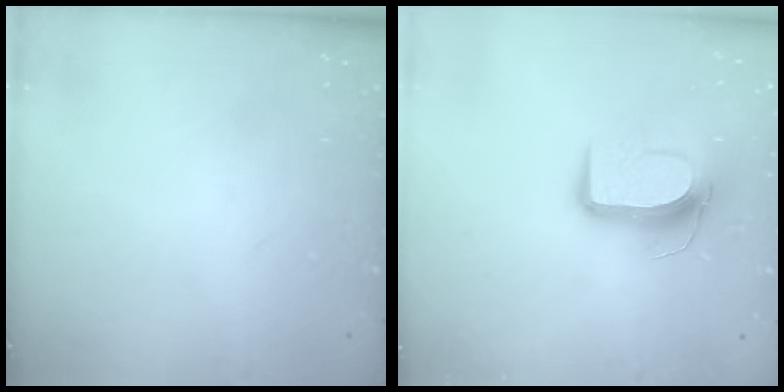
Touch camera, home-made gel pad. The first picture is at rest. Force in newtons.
{"total": 11.1, "press": 11.0, "slide": 1.0}